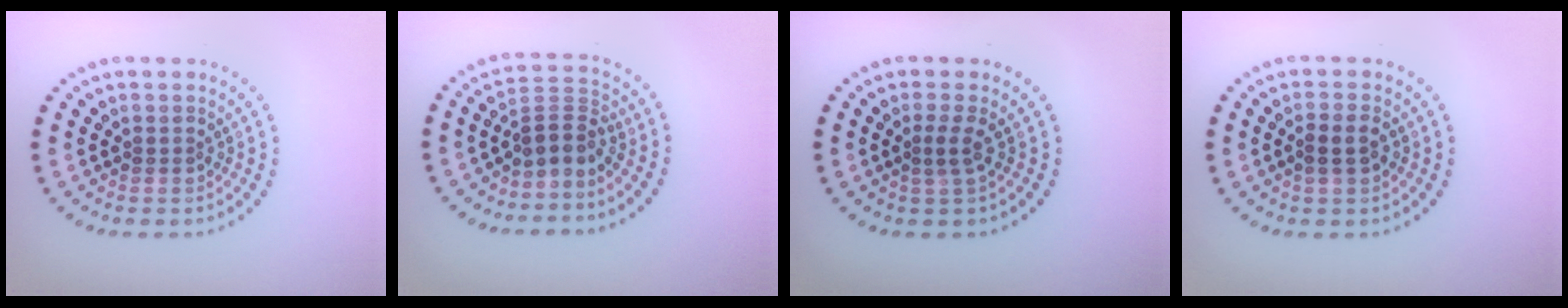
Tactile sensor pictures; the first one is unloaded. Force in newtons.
{"total": 2.8, "press": 2.0, "slide": 2.0}
{"total": 1.4, "press": 1.1, "slide": 0.9}
{"total": 2.0, "press": 2.0, "slide": 0.5}